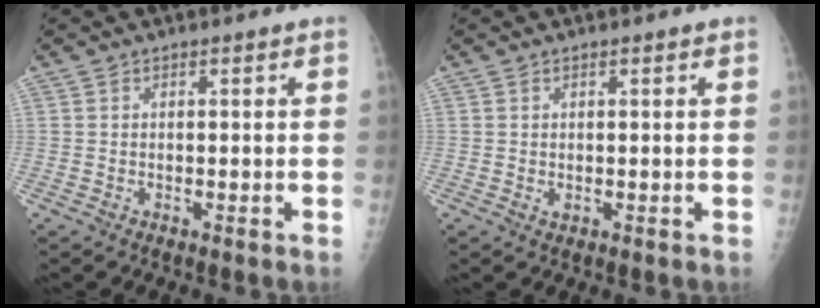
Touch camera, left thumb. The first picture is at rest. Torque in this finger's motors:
{"motor_torque": [-0.16, -0.06, 0.03, 0.01, 0.00]}